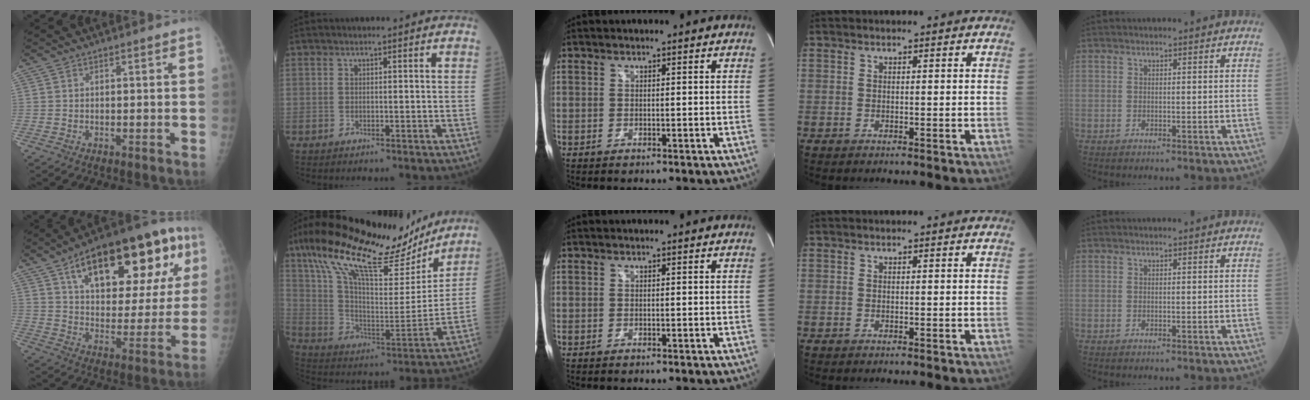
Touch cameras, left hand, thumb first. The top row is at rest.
{"thumb": {"total": 28.0, "force": [12.7, 12.5, 21.6], "torque": [-0.281, 0.005, 0.191]}, "index": {"total": 26.3, "force": [19.9, 6.7, 15.8], "torque": [-0.276, 0.025, 0.317]}}